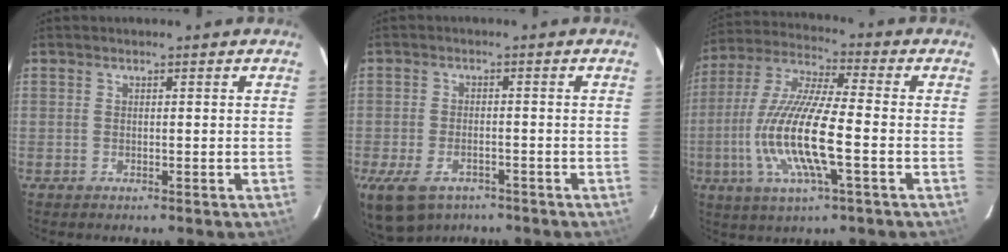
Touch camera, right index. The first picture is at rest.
{"total": 9.9, "force": [-6.5, 5.3, 5.2], "torque": [-0.126, -0.026, -0.111]}
{"total": 16.3, "force": [-3.7, 3.0, 15.6], "torque": [-0.319, -0.012, -0.072]}